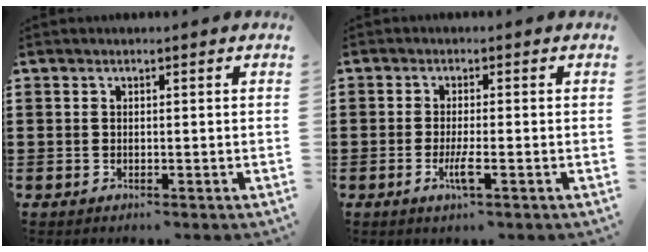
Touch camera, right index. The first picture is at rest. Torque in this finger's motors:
{"motor_torque": [1.01, 1.13, 0.27, 0.07]}